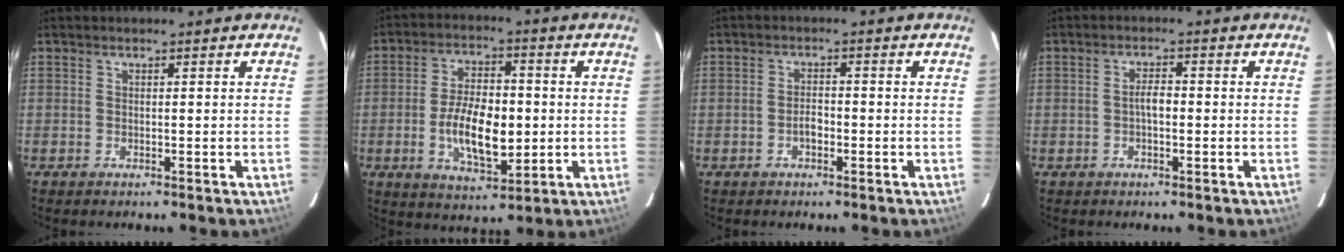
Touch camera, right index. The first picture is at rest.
{"total": 11.4, "force": [-1.6, 5.3, 10.0], "torque": [-0.191, -0.002, -0.022]}
{"total": 2.0, "force": [-1.0, 1.1, 1.3], "torque": [-0.026, 0.004, -0.018]}
{"total": 2.1, "force": [-0.4, 0.8, 1.9], "torque": [-0.038, 0.008, -0.009]}